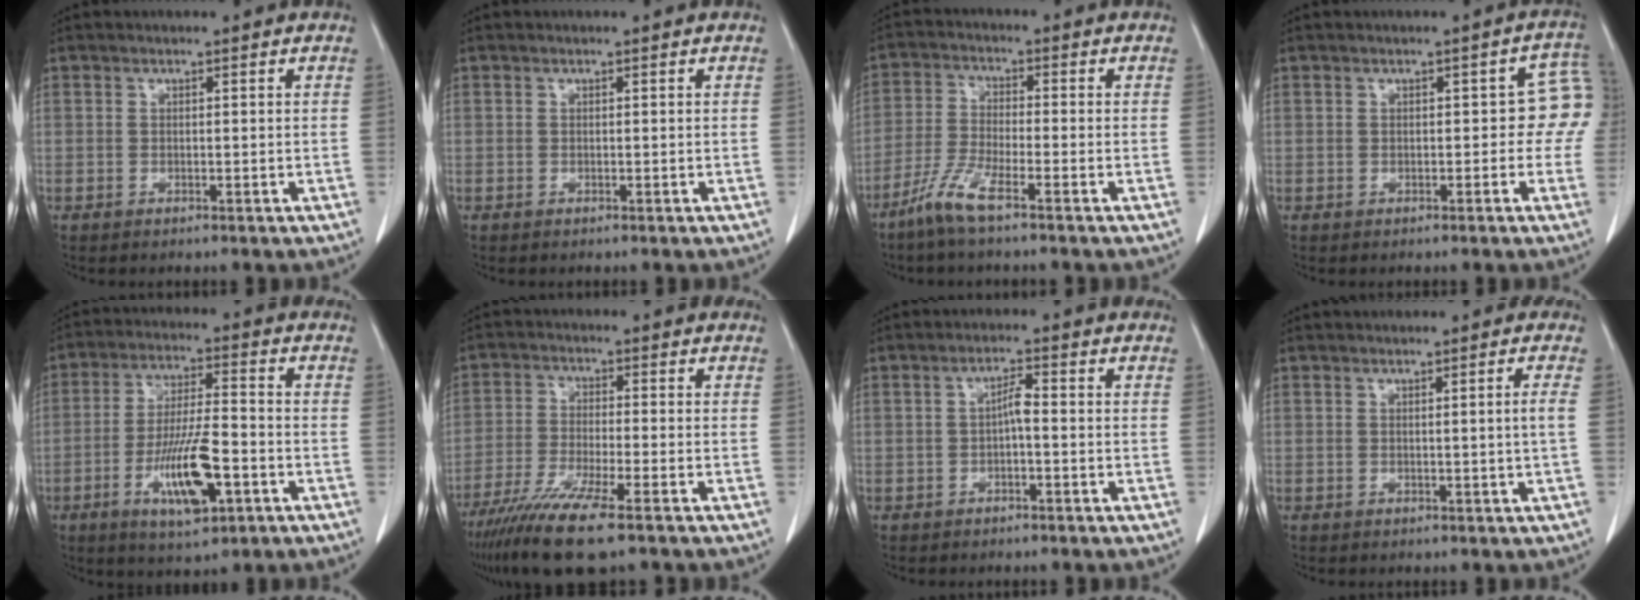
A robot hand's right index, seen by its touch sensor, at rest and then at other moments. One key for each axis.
{"total": 0.0}
{"total": 6.1, "fx": -4.3, "fy": 0.1, "fz": 4.3, "tx": -0.096, "ty": -0.013, "tz": -0.094}
{"total": 5.3, "fx": 0.4, "fy": 2.7, "fz": 4.5, "tx": -0.026, "ty": 0.027, "tz": 0.003}
{"total": 11.6, "fx": -4.3, "fy": 2.6, "fz": 10.5, "tx": -0.199, "ty": -0.006, "tz": -0.070}
{"total": 10.8, "fx": -7.4, "fy": 0.2, "fz": 7.8, "tx": -0.142, "ty": -0.029, "tz": -0.126}
{"total": 2.5, "fx": -0.2, "fy": 0.5, "fz": 2.4, "tx": -0.041, "ty": 0.009, "tz": -0.004}
{"total": 1.9, "fx": 0.2, "fy": -0.7, "fz": 1.7, "tx": -0.025, "ty": -0.003, "tz": 0.007}